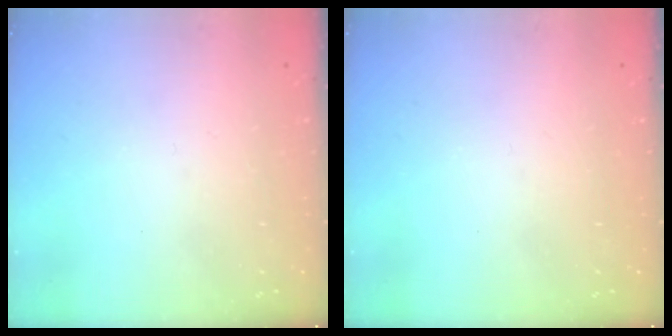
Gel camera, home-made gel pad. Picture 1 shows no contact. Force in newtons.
{"total": 0.0}